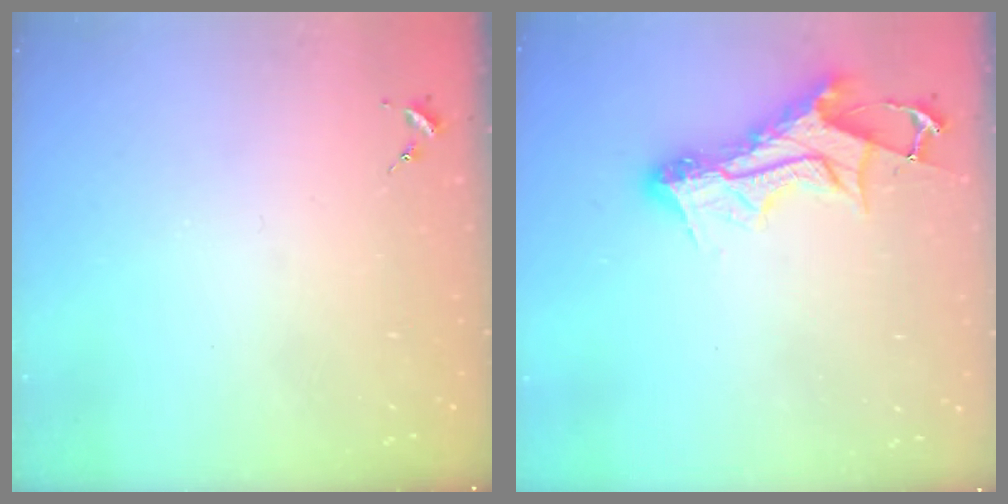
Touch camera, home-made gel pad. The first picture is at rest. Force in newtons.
{"total": 12.7, "press": 12.6, "slide": 1.1}